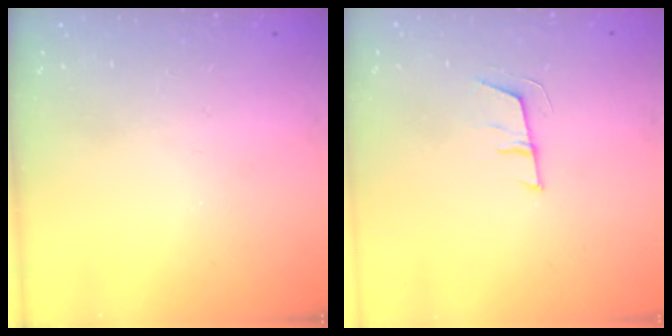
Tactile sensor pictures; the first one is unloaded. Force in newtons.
{"total": 5.7, "press": 5.6, "slide": 1.0}